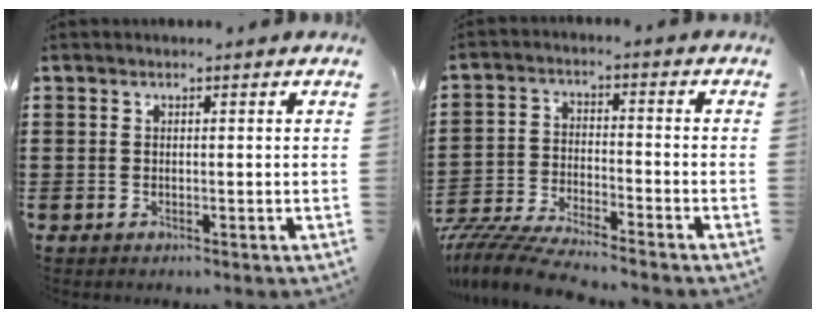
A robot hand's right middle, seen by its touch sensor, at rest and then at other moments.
{"total": 6.1, "force": [-5.9, 0.0, 1.5], "torque": [-0.048, -0.011, -0.122]}